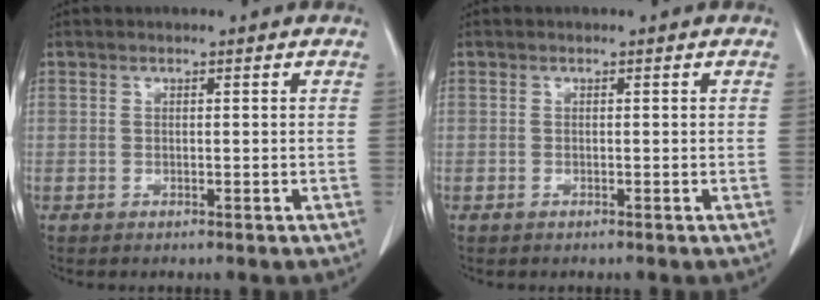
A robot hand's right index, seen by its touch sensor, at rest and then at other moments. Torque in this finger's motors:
{"motor_torque": [0.08, -0.04, 0.02, -0.01]}